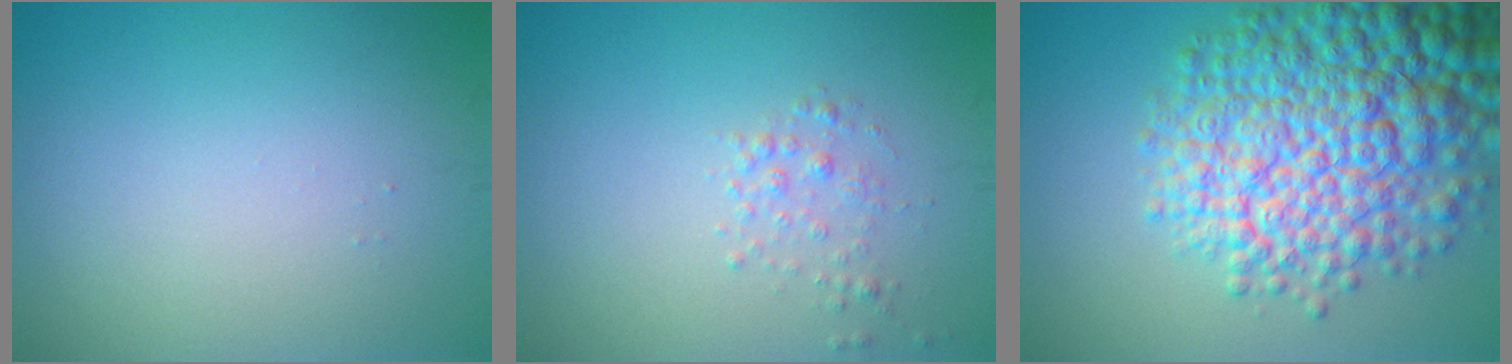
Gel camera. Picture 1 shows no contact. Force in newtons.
{"total": 1.3, "press": 1.2, "slide": 0.1}
{"total": 11.5, "press": 11.5, "slide": 0.3}